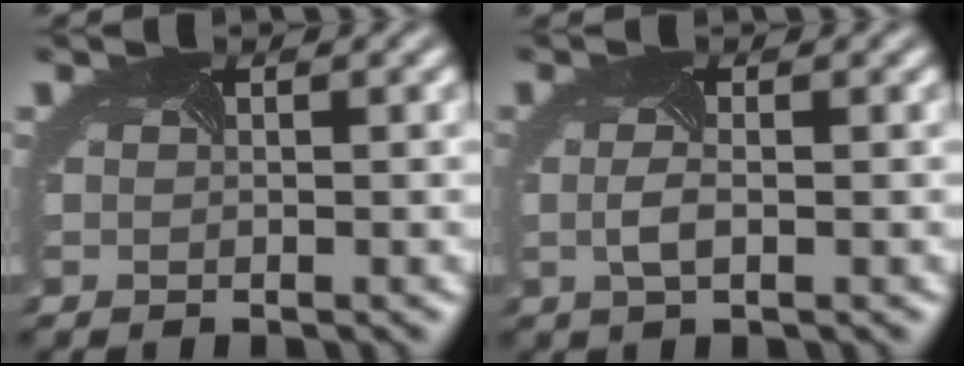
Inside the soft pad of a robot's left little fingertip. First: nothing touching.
{"total": 1.2, "force": [-0.4, 0.1, 1.2], "torque": [-0.040, -0.005, -0.003]}